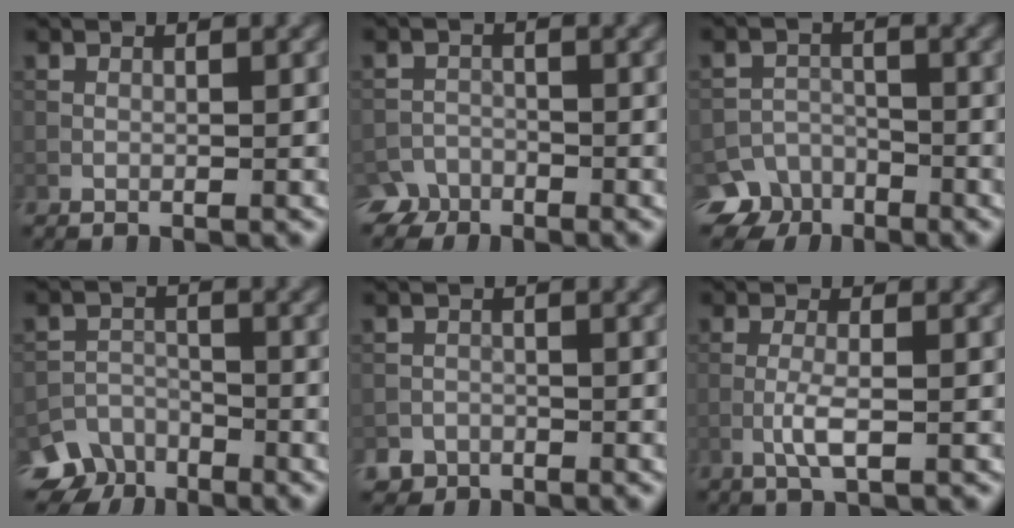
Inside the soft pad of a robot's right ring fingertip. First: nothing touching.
{"total": 3.4, "force": [-2.8, 1.8, 0.1], "torque": [0.009, -0.001, -0.046]}
{"total": 5.5, "force": [-4.2, 3.6, 0.4], "torque": [0.015, -0.004, -0.060]}
{"total": 4.9, "force": [-3.9, 2.9, 0.7], "torque": [-0.002, -0.010, -0.068]}
{"total": 2.7, "force": [-2.2, 1.7, 0.0], "torque": [0.013, 0.005, -0.033]}
{"total": 2.3, "force": [-0.8, 0.4, 2.1], "torque": [-0.045, 0.003, -0.022]}